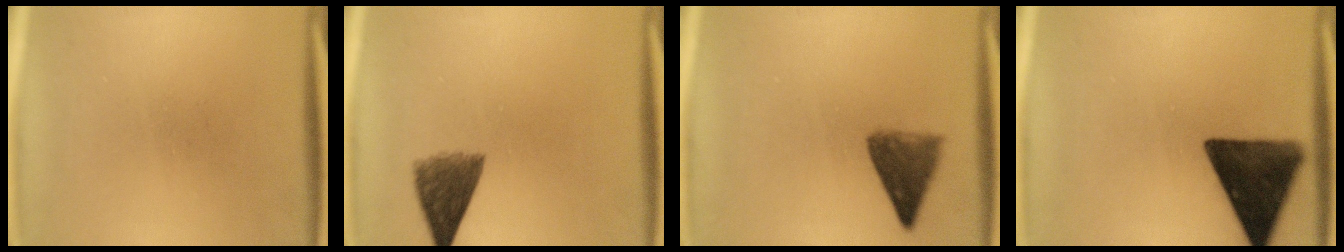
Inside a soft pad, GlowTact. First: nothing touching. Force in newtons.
{"total": 6.0}
{"total": 5.4}
{"total": 14.5}